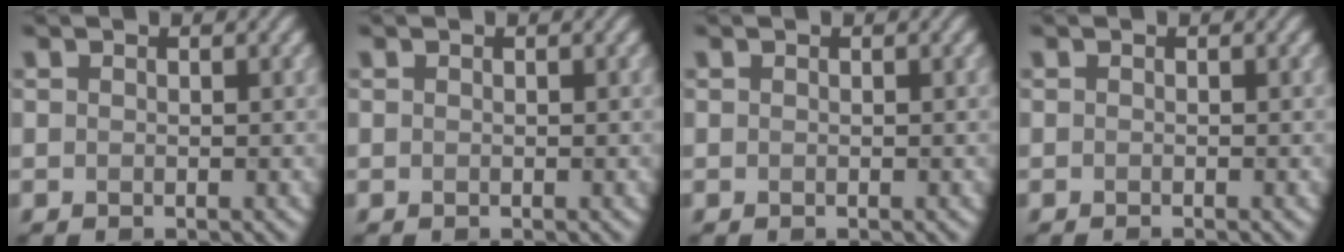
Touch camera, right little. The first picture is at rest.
{"total": 0.0}
{"total": 0.0}
{"total": 0.7, "force": [-0.4, 0.2, 0.5], "torque": [-0.004, -0.004, -0.010]}